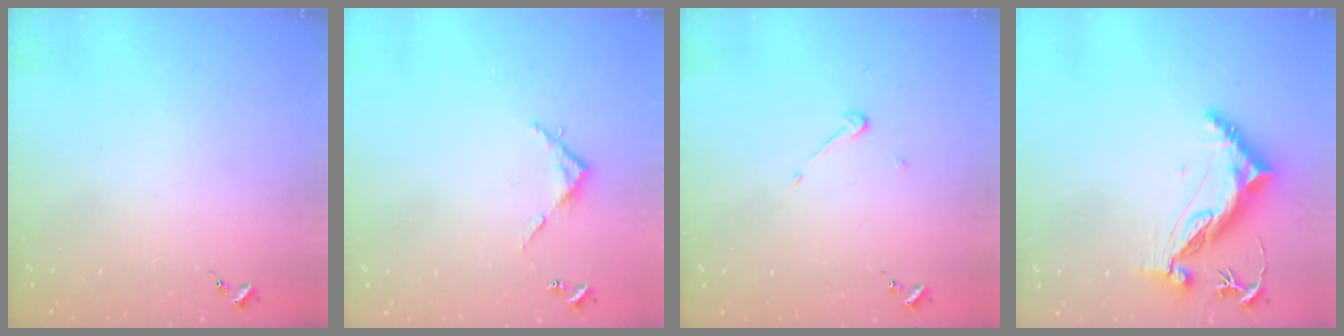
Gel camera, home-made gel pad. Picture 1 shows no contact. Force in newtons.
{"total": 4.5, "press": 4.5, "slide": 0.4}
{"total": 3.9, "press": 3.9, "slide": 0.3}
{"total": 10.7, "press": 10.6, "slide": 1.2}